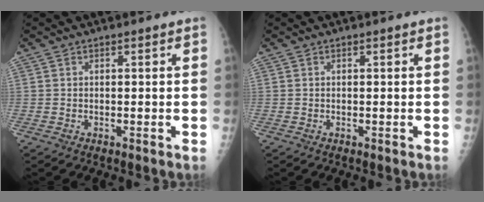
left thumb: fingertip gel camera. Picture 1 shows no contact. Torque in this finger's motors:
{"motor_torque": [0.00, 0.00, 0.00, 0.00, 0.00]}